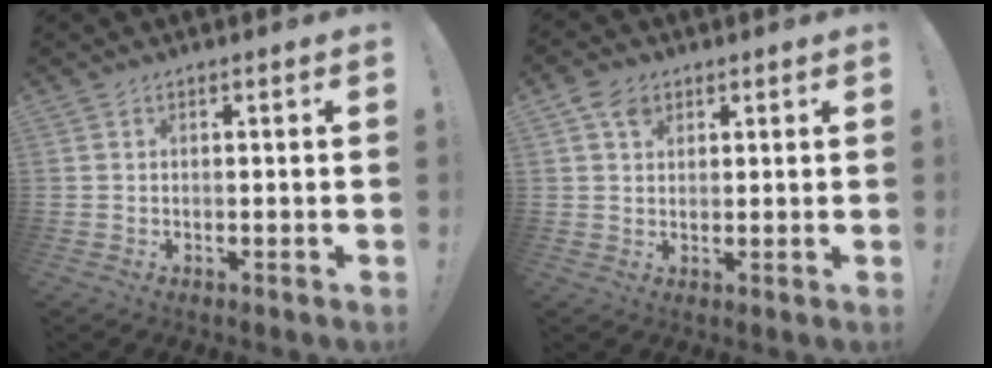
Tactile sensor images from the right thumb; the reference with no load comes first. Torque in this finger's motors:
{"motor_torque": [0.07, 0.09, 0.21, 0.36, 0.01]}